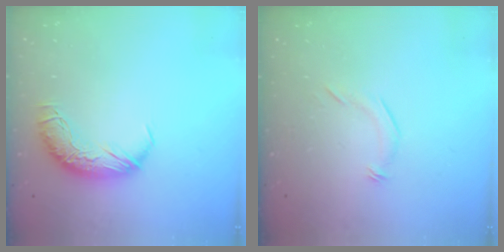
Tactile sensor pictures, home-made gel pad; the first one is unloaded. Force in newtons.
{"total": 6.1, "press": 6.1, "slide": 0.9}